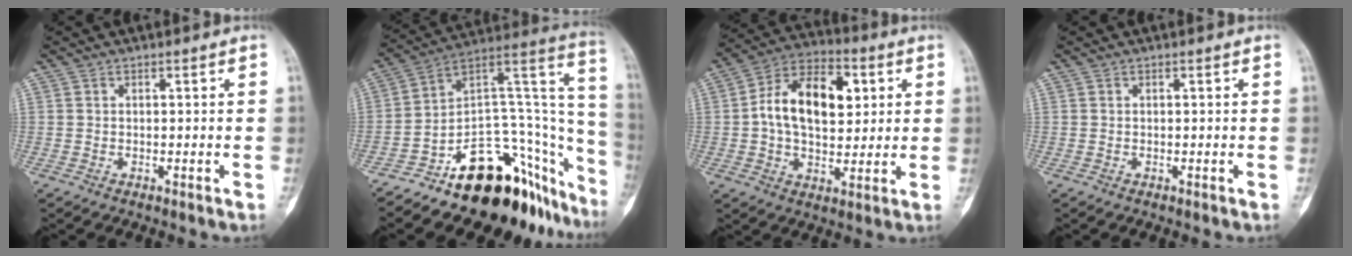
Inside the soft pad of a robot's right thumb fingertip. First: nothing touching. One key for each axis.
{"total": 27.8, "fx": -17.2, "fy": 12.5, "fz": 18.0, "tx": -0.117, "ty": 0.129, "tz": -0.249}
{"total": 16.0, "fx": 2.7, "fy": 9.9, "fz": 12.3, "tx": -0.181, "ty": 0.013, "tz": 0.038}
{"total": 0.0}